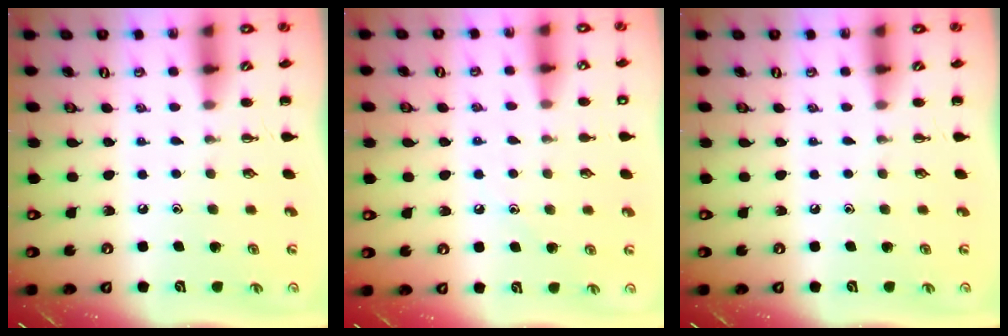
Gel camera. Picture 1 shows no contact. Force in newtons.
{"total": 9.4, "press": 9.2, "slide": 2.0}
{"total": 0.0}